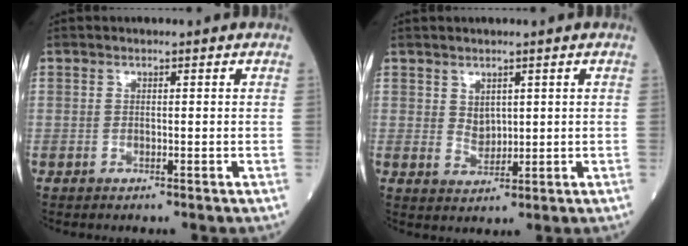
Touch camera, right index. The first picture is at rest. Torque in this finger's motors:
{"motor_torque": [0.10, 0.03, 0.03, 0.00]}